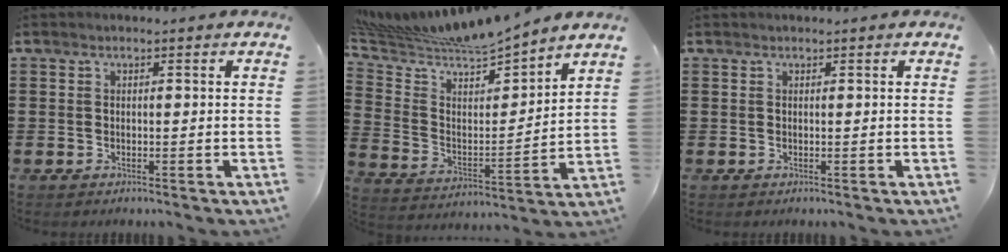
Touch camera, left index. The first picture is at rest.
{"total": 7.7, "force": [7.7, 0.1, 0.5], "torque": [-0.054, -0.069, 0.130]}
{"total": 0.0}